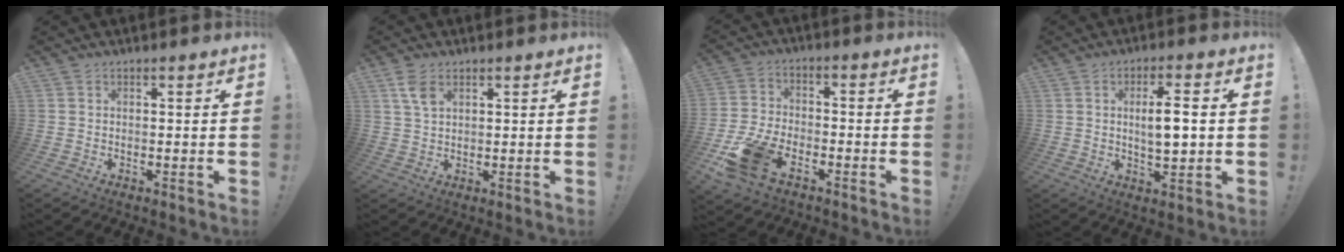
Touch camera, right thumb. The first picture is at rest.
{"total": 4.9, "force": [2.5, 2.5, 3.4], "torque": [-0.055, -0.010, 0.045]}
{"total": 14.7, "force": [-7.8, 8.3, 9.3], "torque": [-0.183, 0.046, -0.133]}
{"total": 7.6, "force": [0.8, 2.3, 7.2], "torque": [-0.115, -0.004, 0.004]}